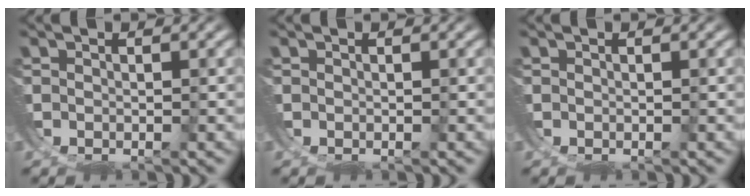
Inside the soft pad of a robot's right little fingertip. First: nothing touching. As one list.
[{"total": 0.0}, {"total": 0.0}]